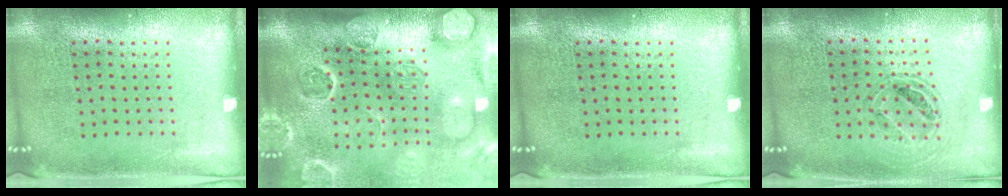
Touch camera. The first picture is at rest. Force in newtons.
{"total": 4.5, "press": 3.5, "slide": 2.7}
{"total": 0.0}
{"total": 0.8, "press": 0.8, "slide": 0.1}